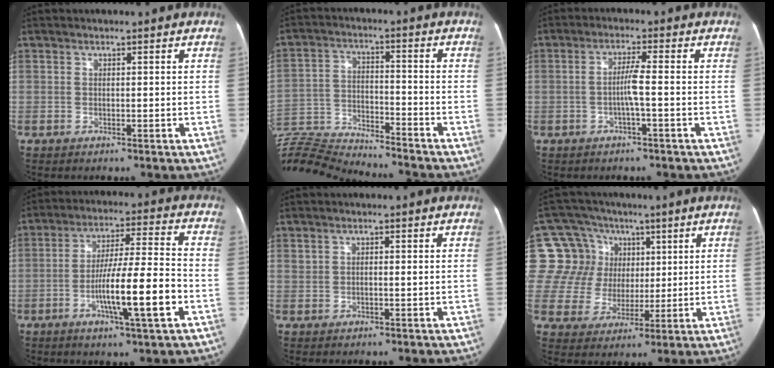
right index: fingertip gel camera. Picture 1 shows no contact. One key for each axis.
{"total": 18.1, "fx": -17.5, "fy": 1.2, "fz": 4.5, "tx": -0.100, "ty": 0.007, "tz": -0.283}
{"total": 3.5, "fx": -0.9, "fy": -0.4, "fz": 3.3, "tx": -0.060, "ty": 0.002, "tz": -0.019}
{"total": 13.1, "fx": -4.3, "fy": 0.4, "fz": 12.3, "tx": -0.210, "ty": -0.001, "tz": -0.073}
{"total": 0.9, "fx": 0.2, "fy": 0.5, "fz": 0.8, "tx": -0.017, "ty": 0.009, "tz": 0.006}
{"total": 17.7, "fx": 5.6, "fy": 16.2, "fz": 4.6, "tx": -0.125, "ty": 0.077, "tz": 0.115}